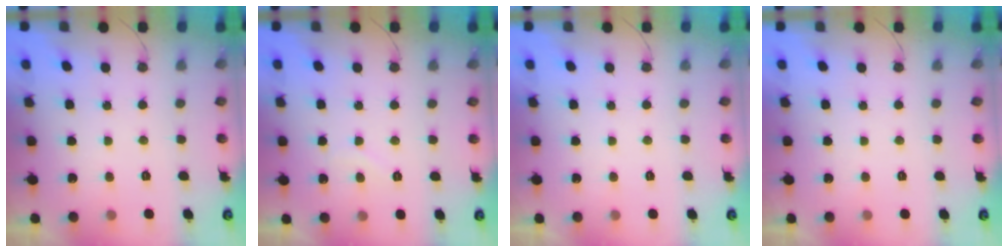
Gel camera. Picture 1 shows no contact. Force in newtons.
{"total": 4.3, "press": 4.3, "slide": 0.3}
{"total": 1.8, "press": 1.8, "slide": 0.0}
{"total": 1.9, "press": 1.9, "slide": 0.1}